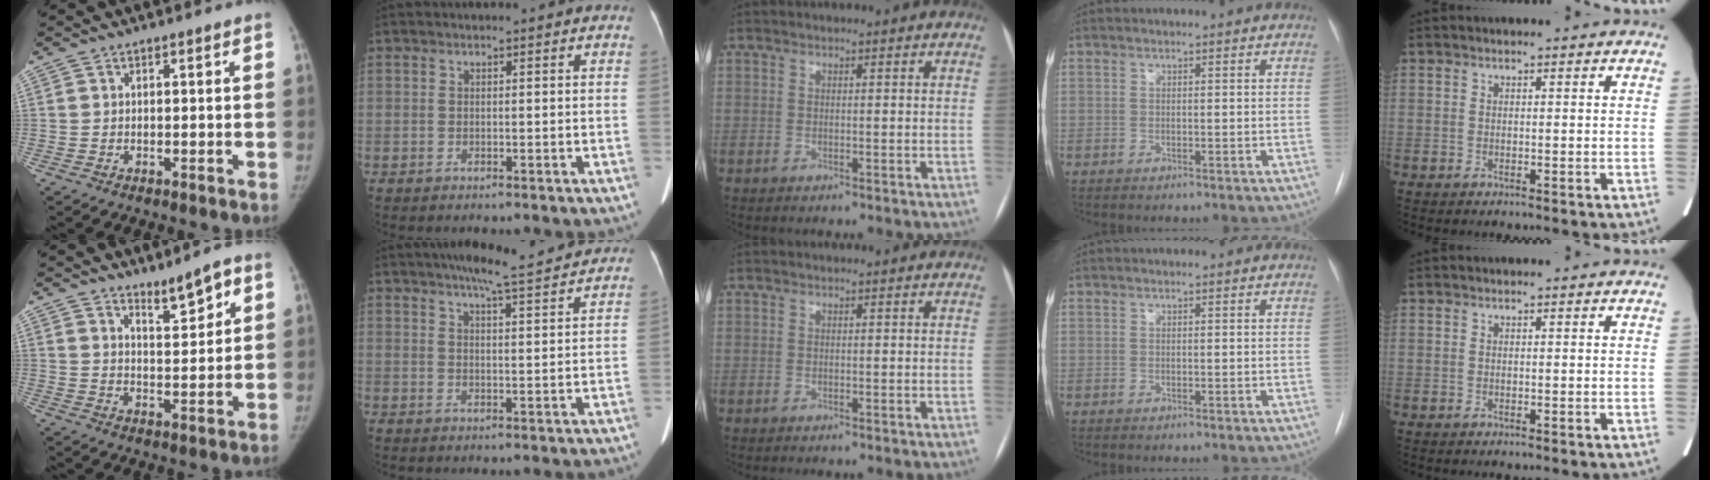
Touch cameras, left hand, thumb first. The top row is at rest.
{"thumb": {"total": 6.4, "force": [4.4, 1.6, 4.3], "torque": [-0.054, -0.036, 0.072]}, "index": {"total": 9.3, "force": [8.2, 0.1, 4.4], "torque": [-0.071, 0.014, 0.110]}}